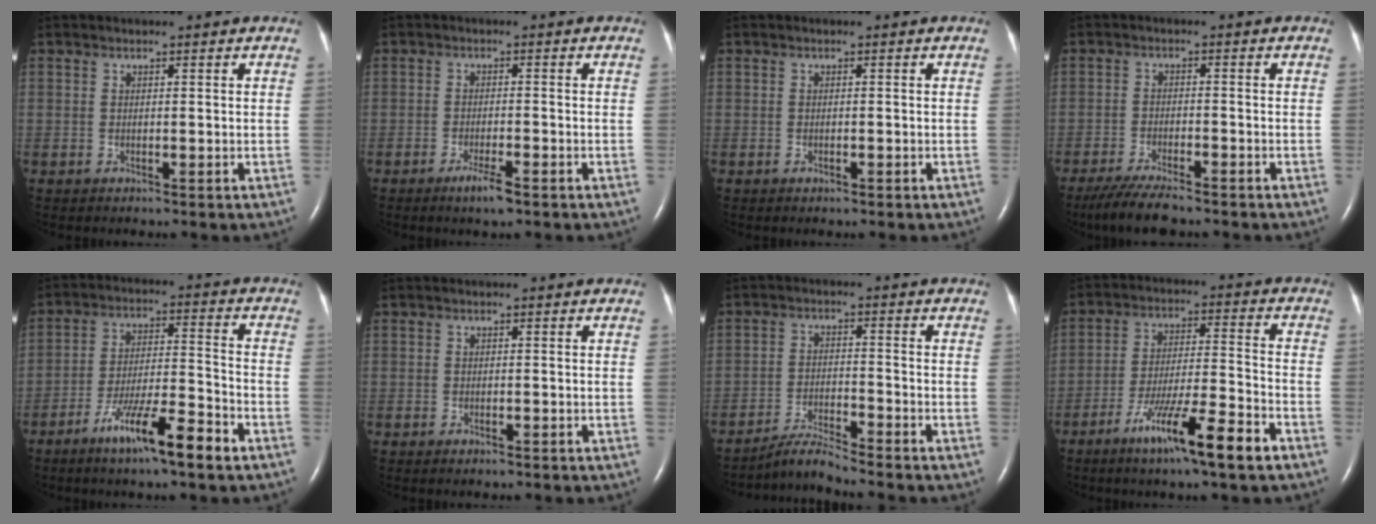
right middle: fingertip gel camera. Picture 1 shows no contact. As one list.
[{"total": 3.3, "force": [-2.2, 0.3, 2.5], "torque": [-0.050, -0.006, -0.038]}, {"total": 0.6, "force": [-0.4, 0.2, 0.4], "torque": [-0.009, 0.000, -0.004]}, {"total": 7.8, "force": [-6.4, 0.9, 4.3], "torque": [-0.078, -0.021, -0.108]}, {"total": 10.9, "force": [-6.9, 0.8, 8.5], "torque": [-0.150, -0.010, -0.121]}, {"total": 0.7, "force": [-0.5, 0.2, 0.4], "torque": [-0.010, -0.001, -0.005]}, {"total": 4.6, "force": [-4.4, -1.3, 0.8], "torque": [-0.023, -0.019, -0.082]}, {"total": 12.0, "force": [-7.3, 0.2, 9.6], "torque": [-0.167, -0.019, -0.128]}]